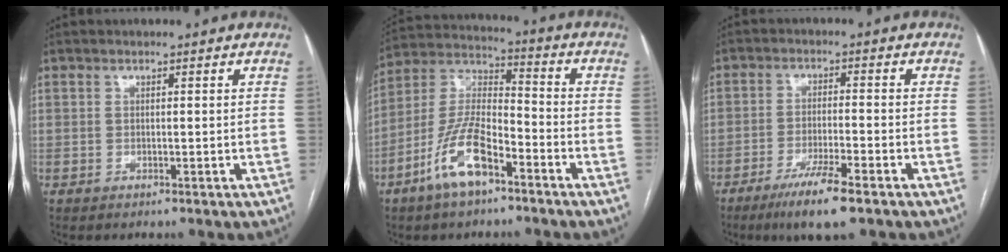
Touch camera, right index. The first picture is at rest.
{"total": 12.2, "force": [-6.6, 4.4, 9.2], "torque": [-0.206, 0.006, -0.123]}
{"total": 7.7, "force": [-5.0, 0.5, 5.9], "torque": [-0.108, -0.017, -0.084]}